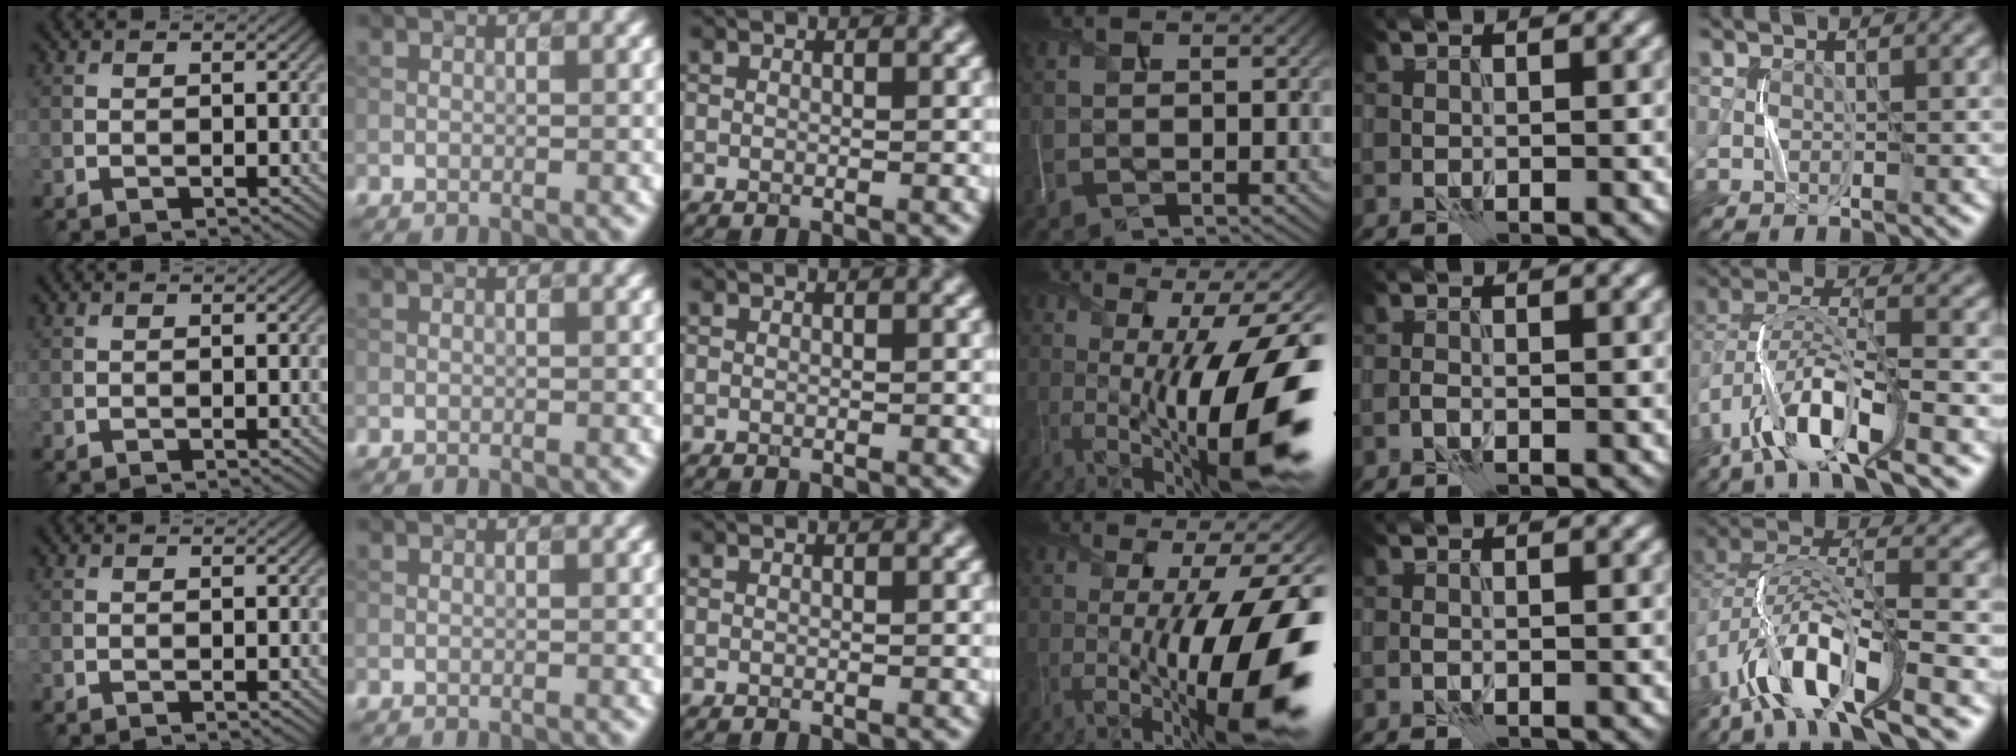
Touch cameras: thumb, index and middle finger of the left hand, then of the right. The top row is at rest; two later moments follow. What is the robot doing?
{"motion": "press", "object": "grip strengthener"}